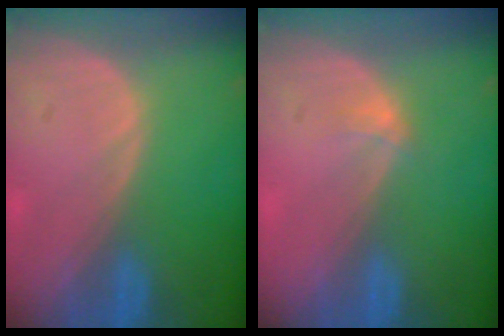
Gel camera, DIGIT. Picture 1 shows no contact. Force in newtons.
{"total": 1.3, "press": 0.9, "slide": 0.9}